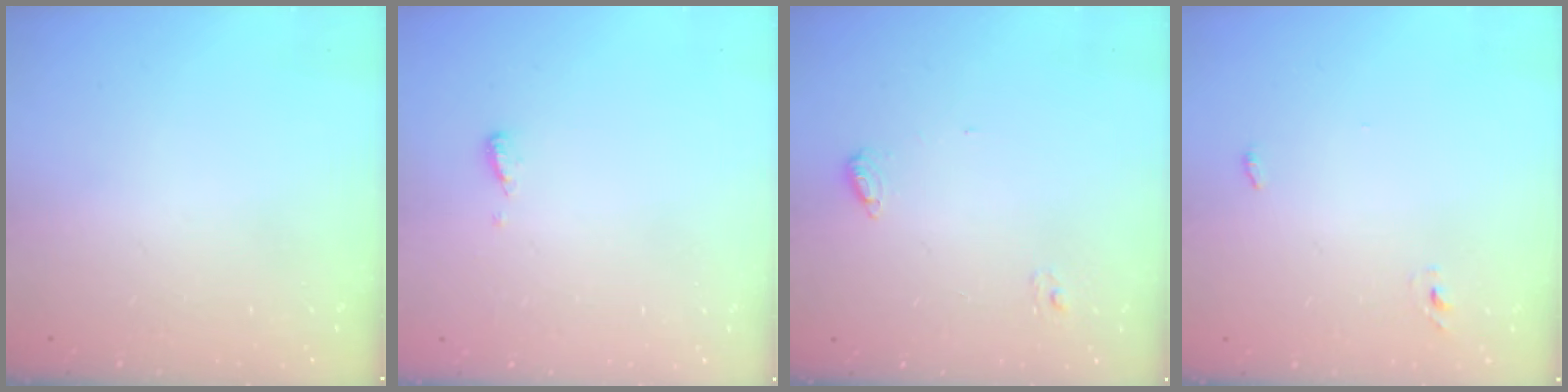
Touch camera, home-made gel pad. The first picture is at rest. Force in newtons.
{"total": 4.1, "press": 4.1, "slide": 0.4}
{"total": 4.5, "press": 4.5, "slide": 0.3}
{"total": 2.7, "press": 2.6, "slide": 0.9}